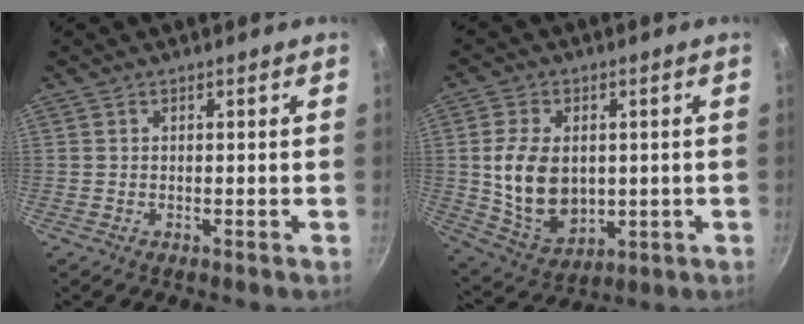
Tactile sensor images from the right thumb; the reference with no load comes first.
{"total": 13.6, "force": [0.7, 9.6, 9.6], "torque": [-0.155, -0.014, 0.032]}